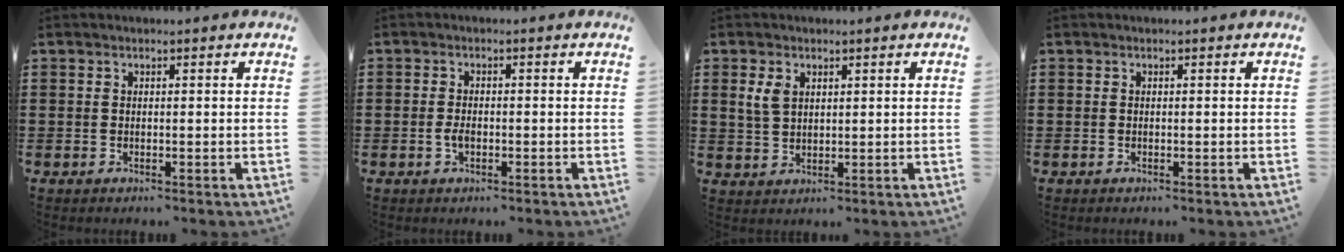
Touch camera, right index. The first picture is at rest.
{"total": 1.1, "force": [-0.4, 0.4, 0.9], "torque": [-0.028, -0.010, -0.008]}
{"total": 3.2, "force": [1.5, 2.0, 1.9], "torque": [-0.044, 0.007, 0.028]}
{"total": 0.0}